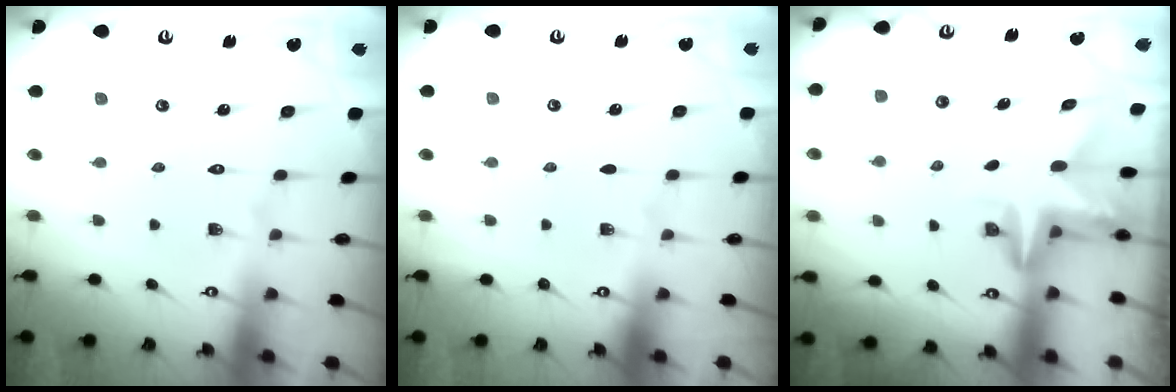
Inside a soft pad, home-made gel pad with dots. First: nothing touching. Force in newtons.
{"total": 0.0}
{"total": 3.1, "press": 3.1, "slide": 0.2}